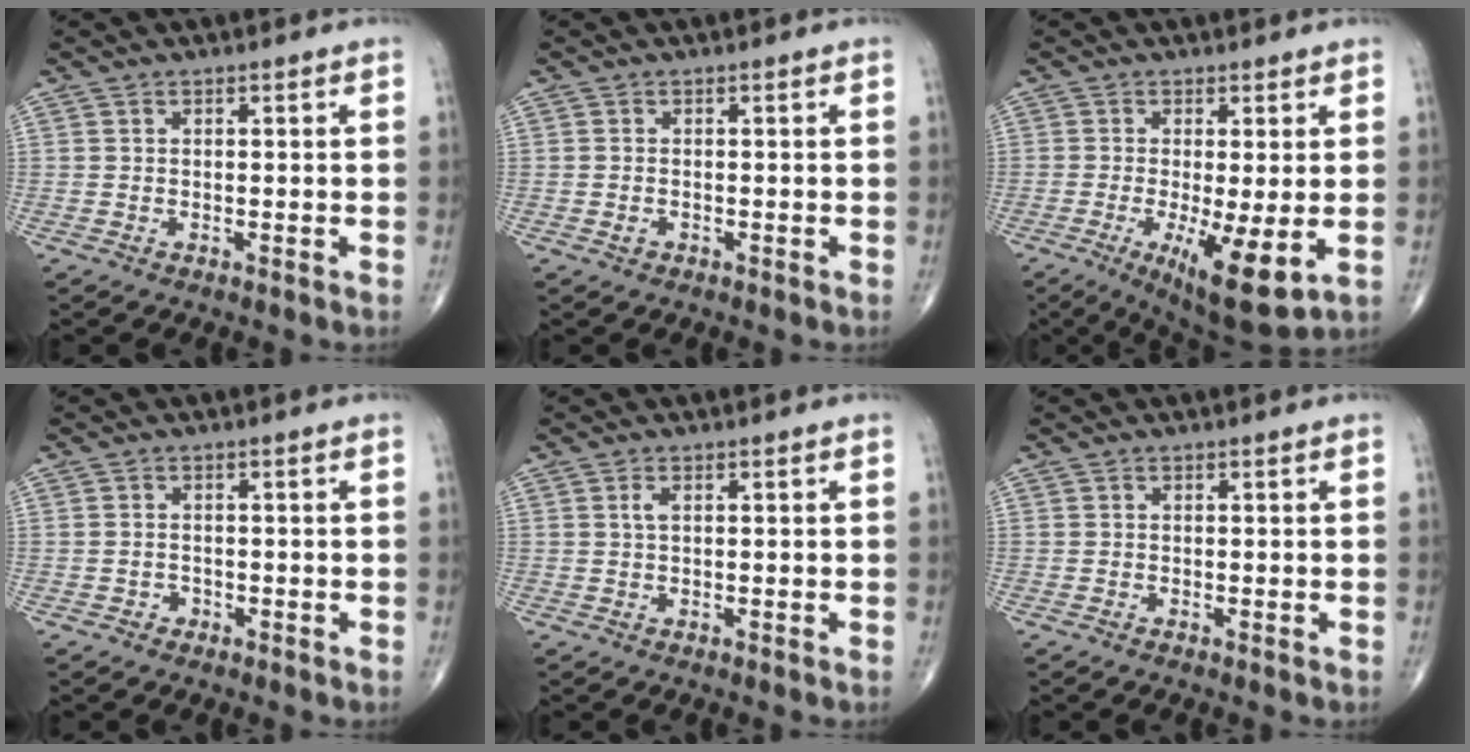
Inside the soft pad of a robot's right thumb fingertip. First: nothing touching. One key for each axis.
{"total": 0.9, "fx": -0.3, "fy": 0.6, "fz": 0.5, "tx": -0.011, "ty": 0.004, "tz": -0.005}
{"total": 11.0, "fx": -2.6, "fy": 3.0, "fz": 10.3, "tx": -0.172, "ty": -0.026, "tz": -0.034}
{"total": 1.2, "fx": -0.6, "fy": 1.0, "fz": 0.2, "tx": 0.002, "ty": 0.005, "tz": -0.014}
{"total": 1.1, "fx": 0.3, "fy": 0.4, "fz": 1.0, "tx": -0.024, "ty": 0.003, "tz": 0.005}
{"total": 0.0}